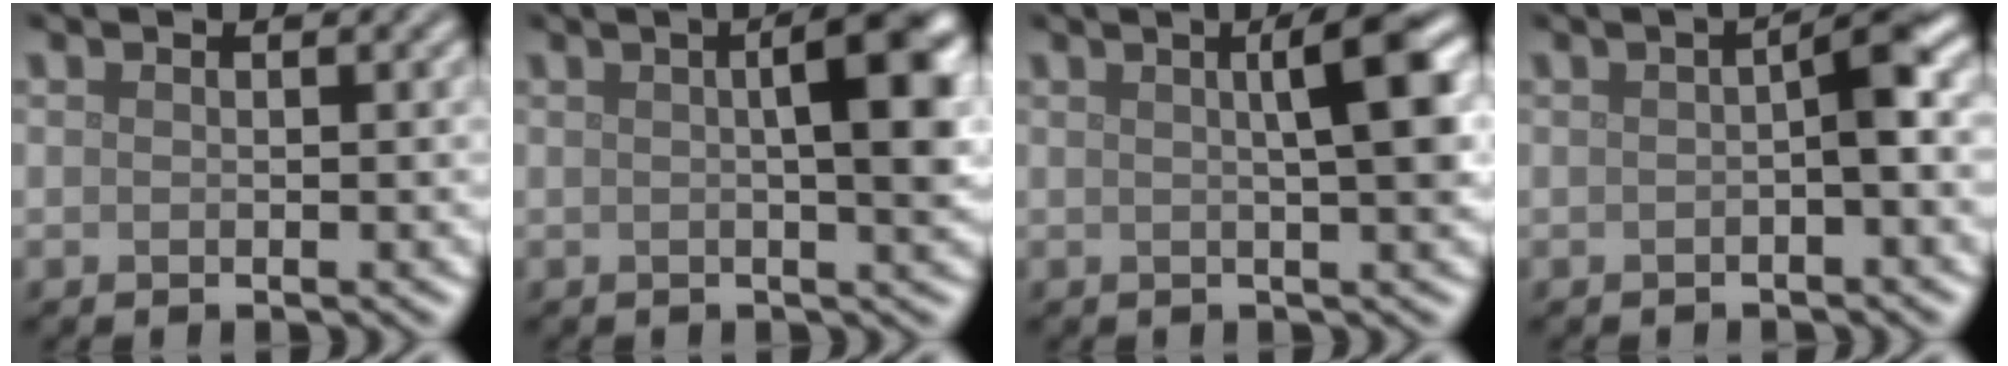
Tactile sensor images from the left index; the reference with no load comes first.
{"total": 6.3, "force": [1.3, 1.4, 6.0], "torque": [-0.060, 0.014, 0.014]}
{"total": 5.0, "force": [1.1, 0.9, 4.8], "torque": [-0.057, 0.012, 0.014]}
{"total": 2.6, "force": [-0.1, 0.4, 2.6], "torque": [-0.040, 0.012, -0.004]}